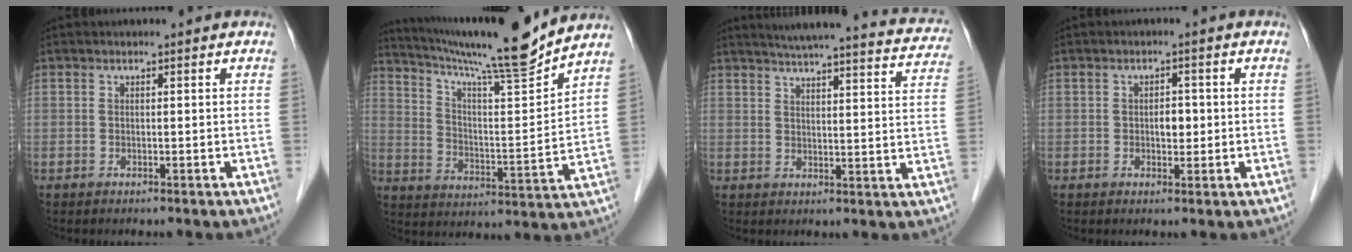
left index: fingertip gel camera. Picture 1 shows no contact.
{"total": 17.9, "force": [16.0, -1.3, 7.9], "torque": [-0.139, -0.022, 0.250]}
{"total": 22.9, "force": [21.1, 2.5, 8.5], "torque": [-0.118, -0.035, 0.246]}
{"total": 2.2, "force": [-0.1, 1.3, 1.7], "torque": [-0.025, 0.003, 0.000]}